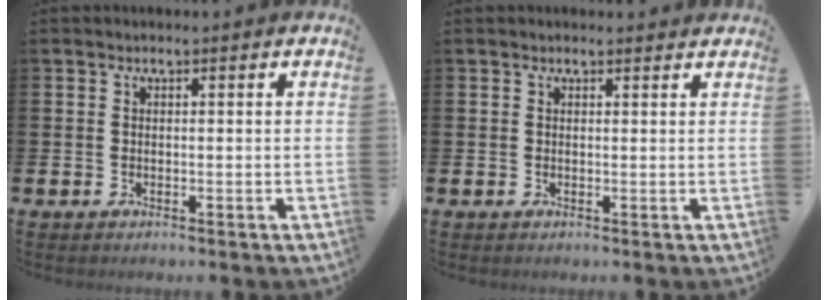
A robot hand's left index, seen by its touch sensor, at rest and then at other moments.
{"total": 0.8, "force": [0.7, 0.3, 0.2], "torque": [0.005, 0.000, 0.011]}